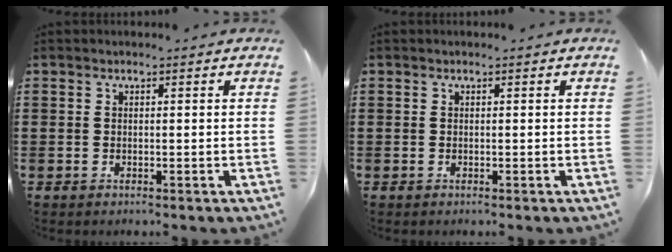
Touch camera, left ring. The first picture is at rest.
{"total": 0.0}